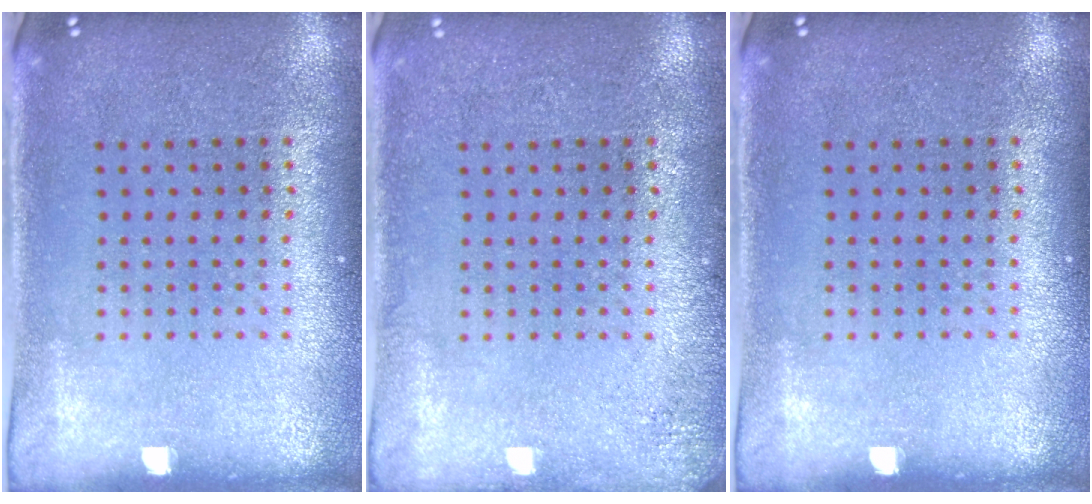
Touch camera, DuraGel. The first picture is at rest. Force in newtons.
{"total": 1.3, "press": 1.3, "slide": 0.2}
{"total": 0.0}